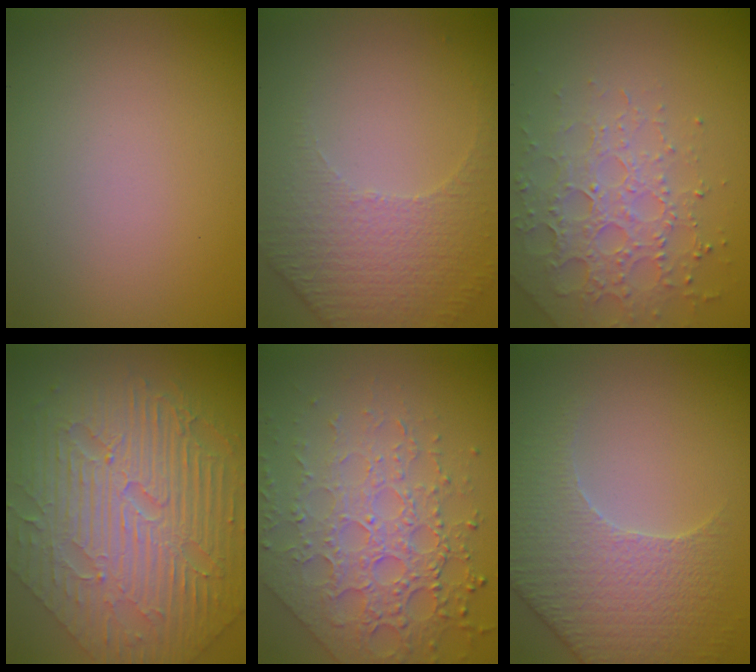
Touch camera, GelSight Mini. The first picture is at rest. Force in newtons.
{"total": 5.2, "press": 3.4, "slide": 4.0}
{"total": 4.9, "press": 4.7, "slide": 1.2}
{"total": 11.2, "press": 7.3, "slide": 8.4}
{"total": 7.6, "press": 5.5, "slide": 5.2}
{"total": 4.7, "press": 4.6, "slide": 1.2}